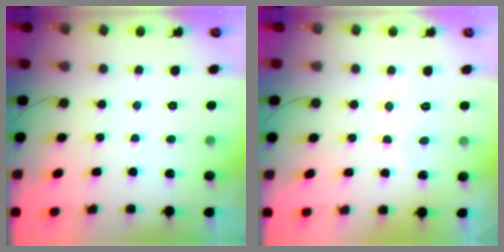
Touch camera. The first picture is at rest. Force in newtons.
{"total": 4.9, "press": 4.9, "slide": 0.2}